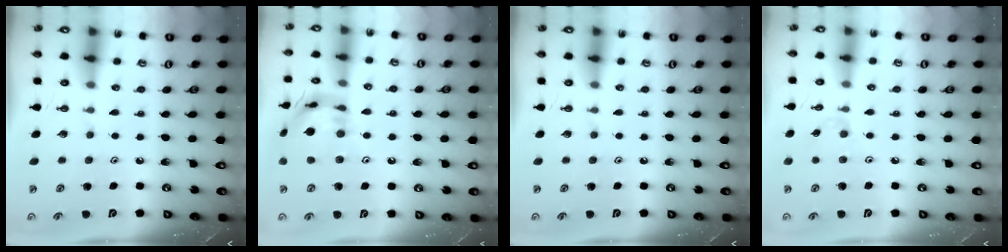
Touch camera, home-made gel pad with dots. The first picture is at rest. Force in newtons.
{"total": 15.6, "press": 15.6, "slide": 1.4}
{"total": 0.0}
{"total": 3.3, "press": 3.3, "slide": 0.5}